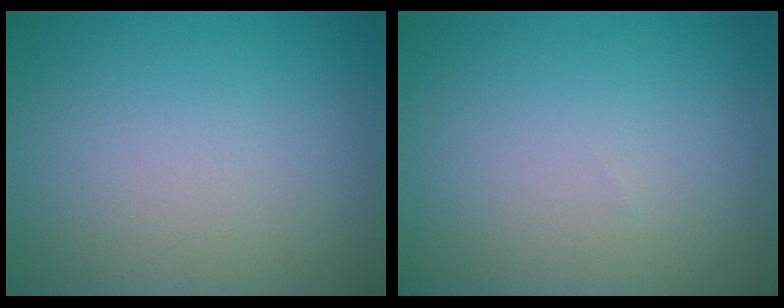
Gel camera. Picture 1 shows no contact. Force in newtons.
{"total": 0.0}